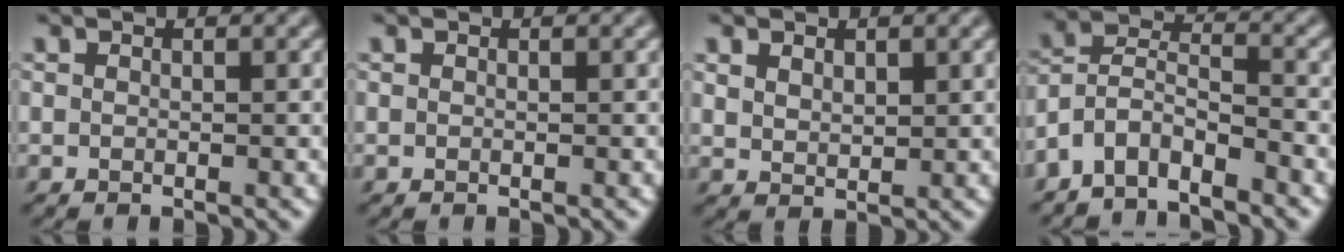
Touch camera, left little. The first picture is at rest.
{"total": 0.0}
{"total": 1.7, "force": [1.0, 1.0, 0.9], "torque": [-0.025, -0.003, 0.023]}
{"total": 4.7, "force": [-3.9, 1.6, 2.2], "torque": [-0.042, 0.006, -0.084]}